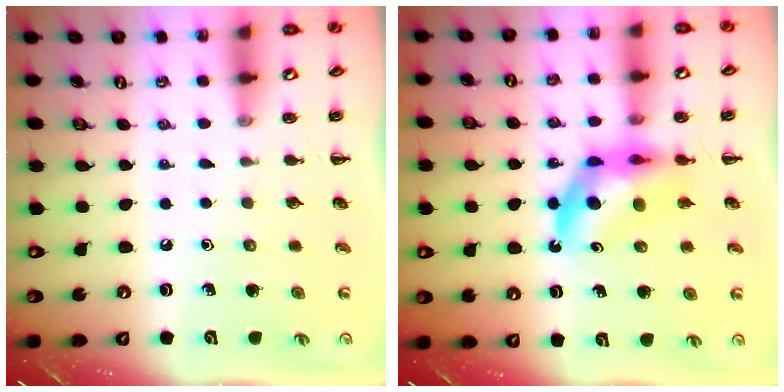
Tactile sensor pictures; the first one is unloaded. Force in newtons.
{"total": 9.3, "press": 8.7, "slide": 3.2}